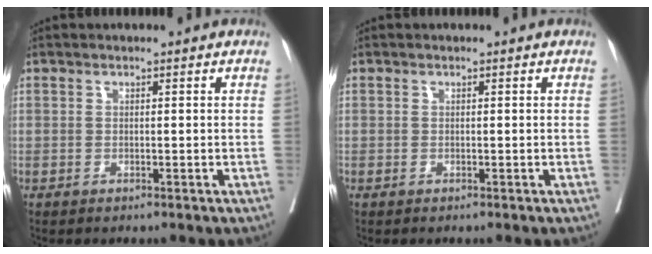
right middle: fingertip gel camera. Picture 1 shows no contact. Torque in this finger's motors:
{"motor_torque": [0.00, 0.00, 0.00, 0.00]}